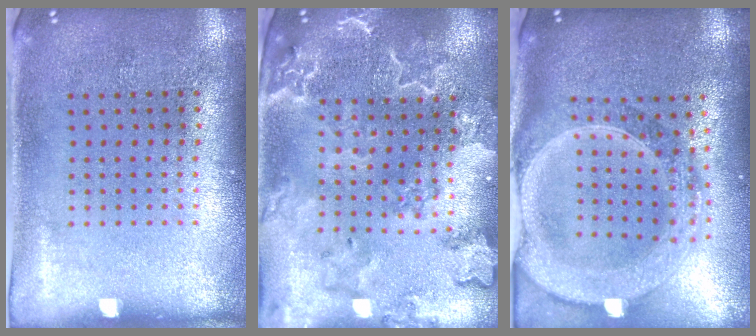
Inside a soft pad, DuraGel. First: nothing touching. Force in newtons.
{"total": 2.9, "press": 2.7, "slide": 1.1}
{"total": 2.9, "press": 2.5, "slide": 1.5}